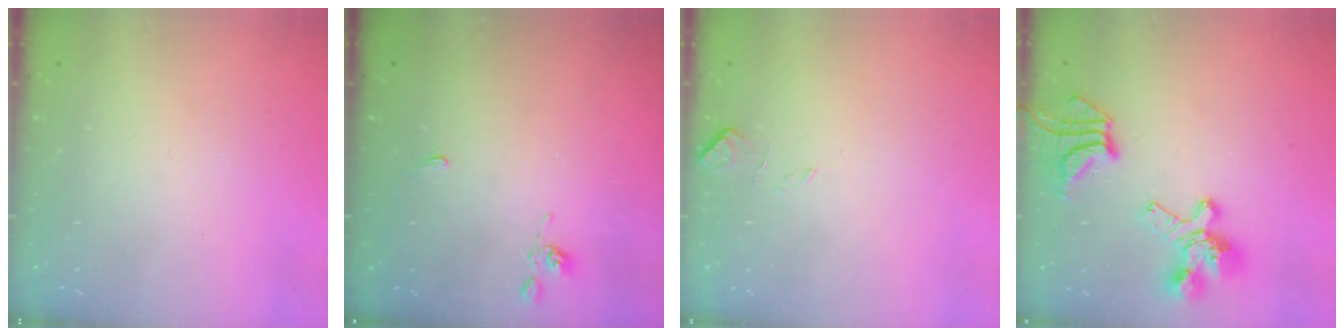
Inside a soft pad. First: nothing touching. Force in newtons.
{"total": 2.2, "press": 2.2, "slide": 0.5}
{"total": 4.1, "press": 4.0, "slide": 0.9}
{"total": 7.4, "press": 7.0, "slide": 2.4}